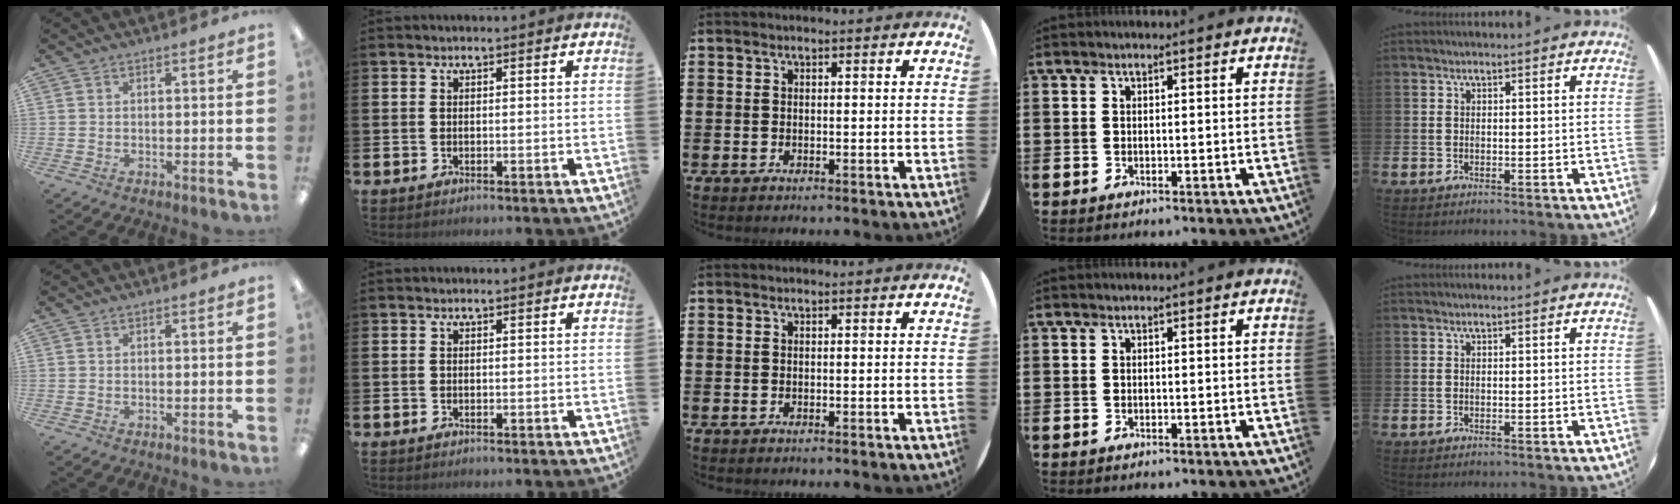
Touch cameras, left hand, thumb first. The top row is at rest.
{}